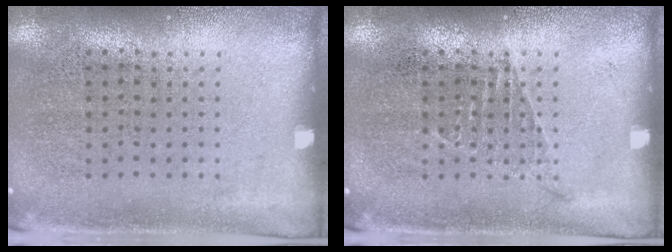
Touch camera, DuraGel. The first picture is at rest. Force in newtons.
{"total": 0.7, "press": 0.7, "slide": 0.1}